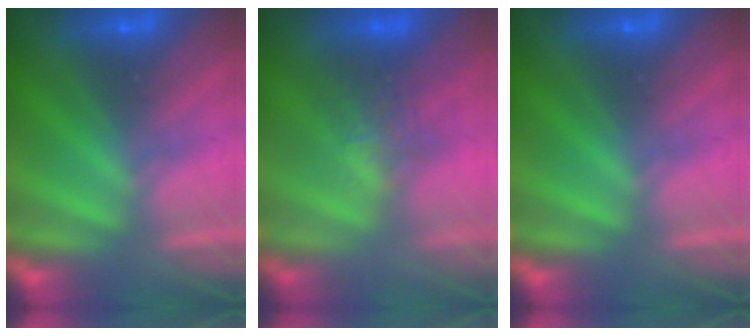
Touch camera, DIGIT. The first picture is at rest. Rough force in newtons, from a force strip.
{"total": 2.6}
{"total": 0.0}